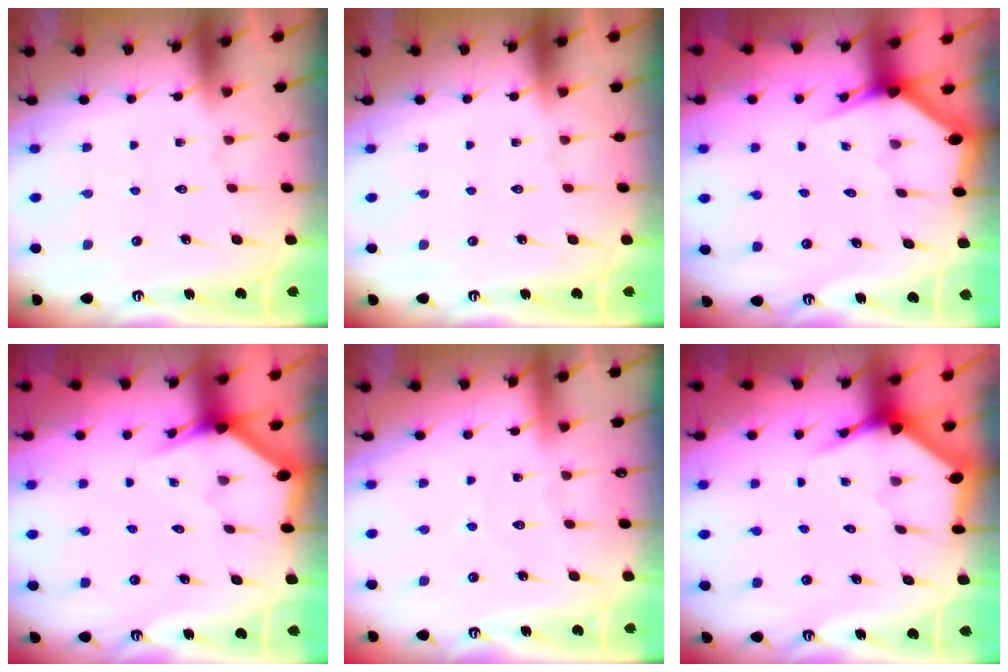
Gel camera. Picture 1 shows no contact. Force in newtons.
{"total": 0.0}
{"total": 2.8, "press": 2.8, "slide": 0.2}
{"total": 2.7, "press": 2.7, "slide": 0.2}
{"total": 2.1, "press": 2.1, "slide": 0.2}
{"total": 3.7, "press": 3.6, "slide": 0.5}